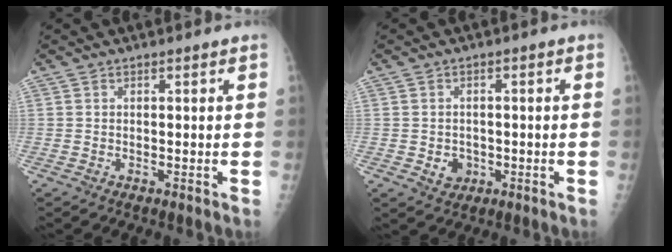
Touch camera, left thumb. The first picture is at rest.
{"total": 3.6, "force": [-0.9, 3.2, 1.5], "torque": [-0.005, 0.003, -0.007]}